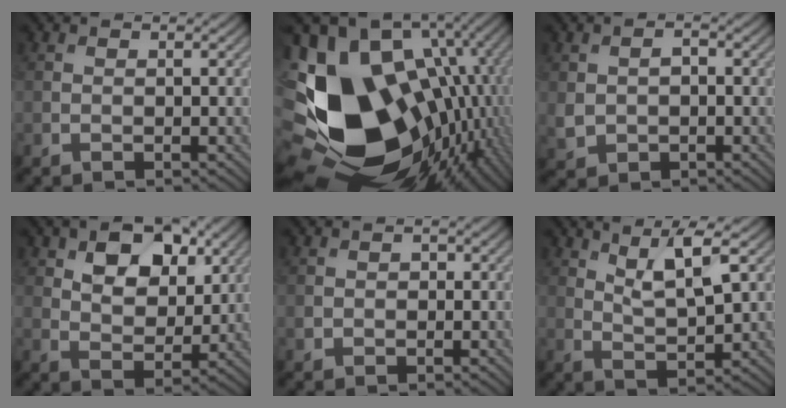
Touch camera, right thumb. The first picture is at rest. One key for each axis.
{"total": 23.0, "fx": -2.8, "fy": 16.5, "fz": 15.7, "tx": -0.325, "ty": -0.053, "tz": -0.020}
{"total": 3.0, "fx": -0.3, "fy": 2.4, "fz": 1.8, "tx": -0.043, "ty": -0.005, "tz": -0.004}
{"total": 8.0, "fx": 3.6, "fy": 4.8, "fz": 5.2, "tx": -0.093, "ty": -0.005, "tz": 0.055}
{"total": 1.3, "fx": -0.1, "fy": 1.2, "fz": 0.4, "tx": -0.011, "ty": -0.005, "tz": -0.003}
{"total": 6.3, "fx": 3.4, "fy": 1.5, "fz": 5.1, "tx": -0.094, "ty": -0.006, "tz": 0.070}